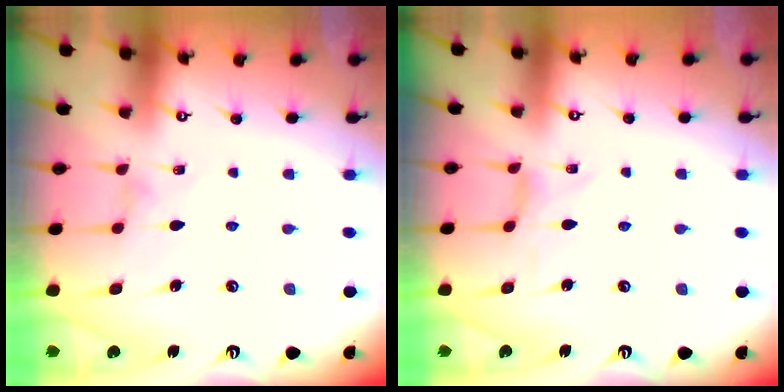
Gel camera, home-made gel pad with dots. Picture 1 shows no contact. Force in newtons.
{"total": 0.8, "press": 0.8, "slide": 0.2}